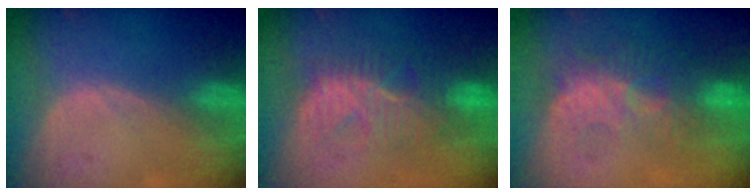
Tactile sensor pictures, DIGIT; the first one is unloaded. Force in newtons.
{"total": 8.3, "press": 8.2, "slide": 1.5}
{"total": 9.4, "press": 8.7, "slide": 3.6}